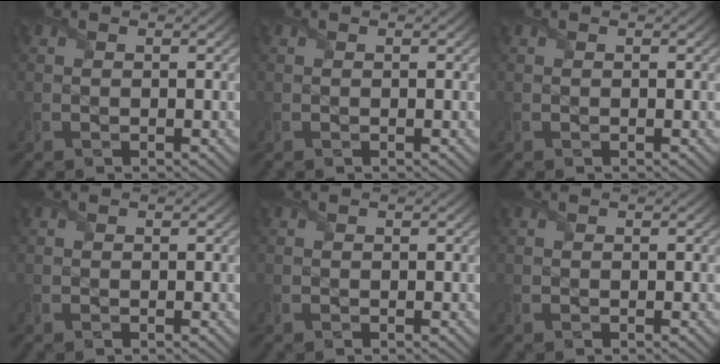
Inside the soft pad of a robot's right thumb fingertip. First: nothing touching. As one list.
[{"total": 0.0}, {"total": 0.0}, {"total": 0.0}, {"total": 0.0}, {"total": 0.0}]